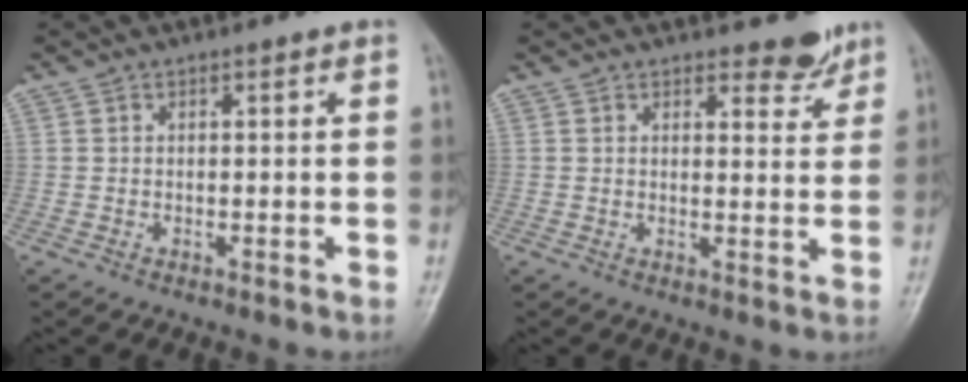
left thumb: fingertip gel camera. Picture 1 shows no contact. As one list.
[{"total": 3.5, "force": [3.1, 1.5, 1.0], "torque": [0.006, -0.025, 0.040]}]